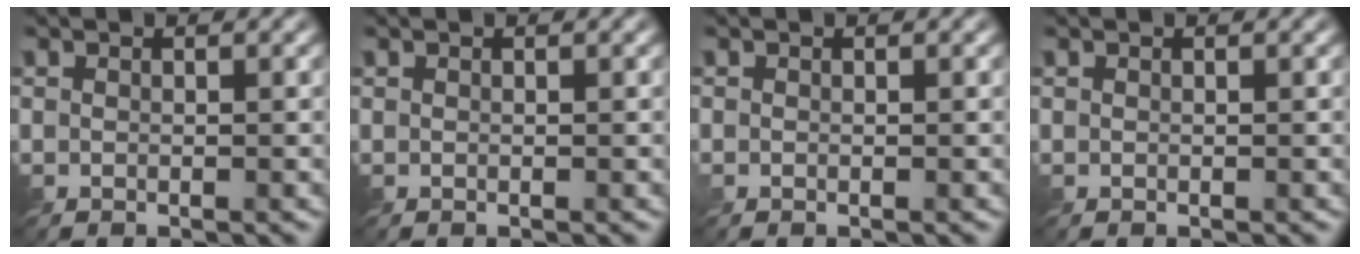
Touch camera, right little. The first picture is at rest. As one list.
[{"total": 0.0}, {"total": 0.0}, {"total": 0.0}]